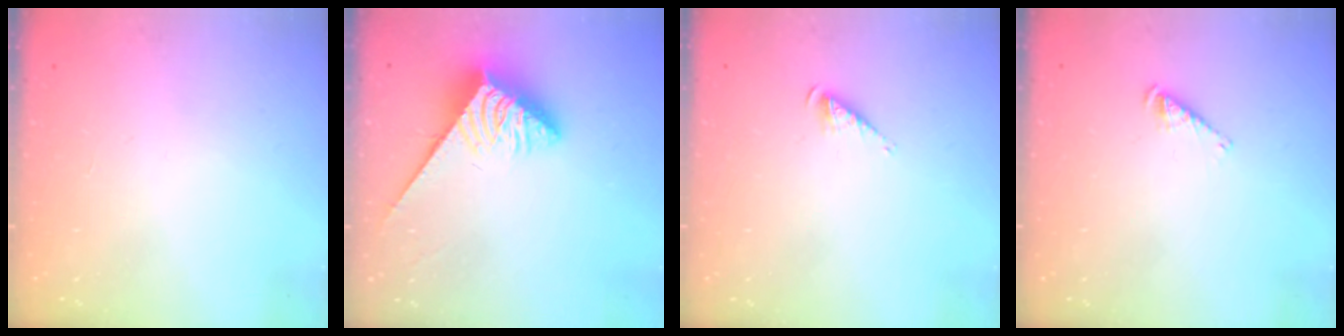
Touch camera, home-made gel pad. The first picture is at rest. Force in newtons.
{"total": 3.8, "press": 3.7, "slide": 0.6}
{"total": 3.1, "press": 3.1, "slide": 0.5}
{"total": 2.9, "press": 2.9, "slide": 0.5}